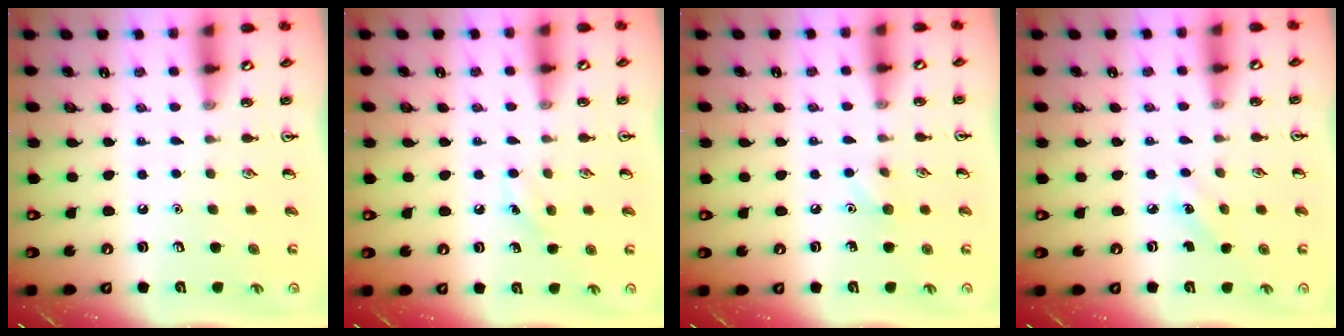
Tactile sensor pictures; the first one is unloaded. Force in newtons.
{"total": 5.3, "press": 5.1, "slide": 1.5}
{"total": 5.5, "press": 5.2, "slide": 1.7}
{"total": 2.3, "press": 2.2, "slide": 0.8}